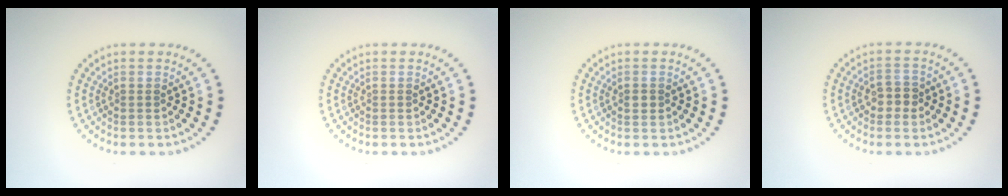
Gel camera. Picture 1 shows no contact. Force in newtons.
{"total": 0.0}
{"total": 0.9, "press": 0.9, "slide": 0.1}
{"total": 1.9, "press": 1.8, "slide": 0.6}